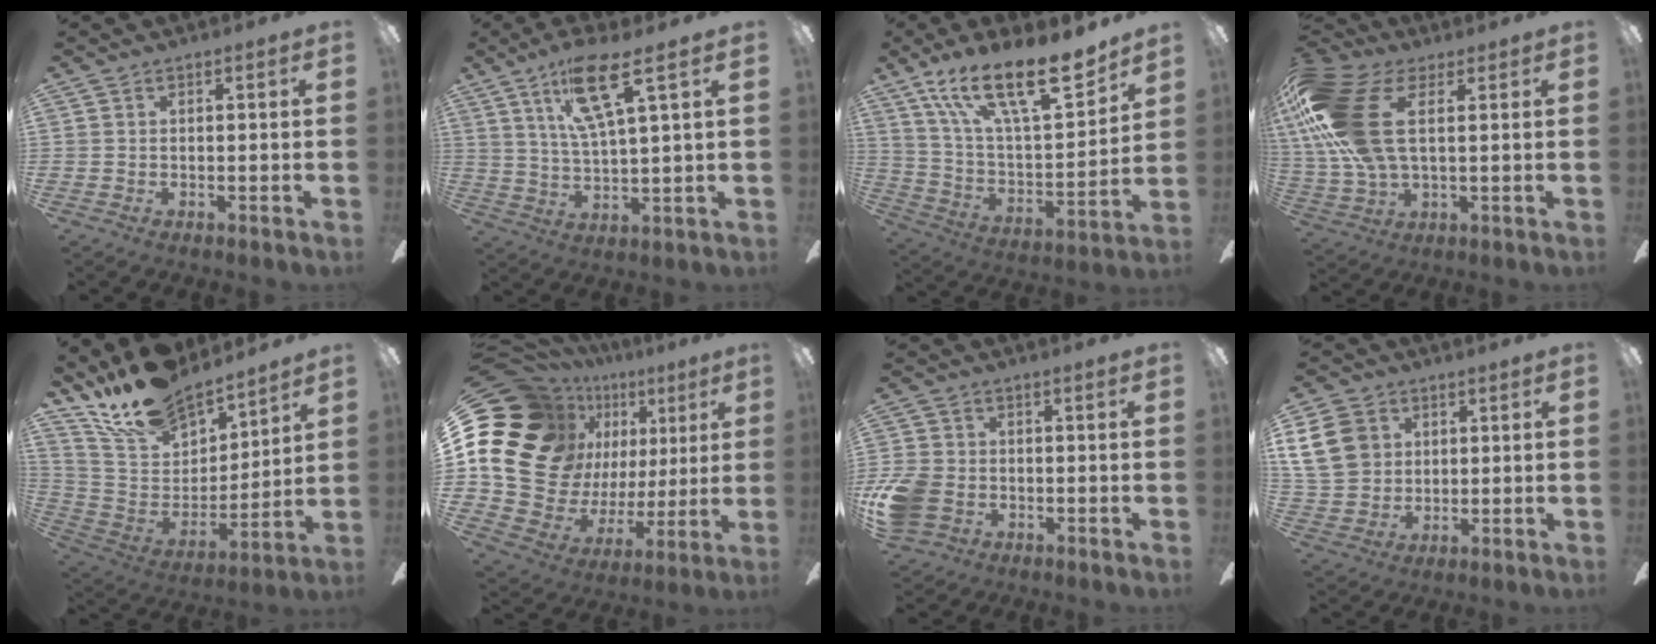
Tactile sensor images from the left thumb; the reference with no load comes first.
{"total": 13.1, "force": [7.4, 2.9, 10.4], "torque": [-0.190, -0.014, 0.124]}
{"total": 22.9, "force": [16.0, 8.1, 14.3], "torque": [-0.246, -0.094, 0.278]}
{"total": 21.5, "force": [6.0, 11.9, 16.9], "torque": [-0.379, -0.012, 0.102]}
{"total": 19.2, "force": [16.5, 7.5, 6.4], "torque": [-0.145, -0.112, 0.303]}
{"total": 21.6, "force": [8.1, 16.9, 10.6], "torque": [-0.243, -0.061, 0.182]}
{"total": 9.5, "force": [-2.6, 7.5, 5.3], "torque": [-0.129, 0.020, -0.044]}
{"total": 12.9, "force": [3.7, 10.7, 6.3], "torque": [-0.141, 0.010, 0.072]}